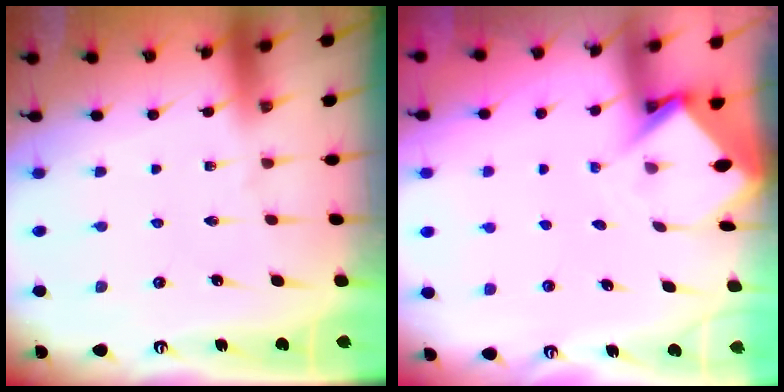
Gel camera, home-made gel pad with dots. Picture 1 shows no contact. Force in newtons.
{"total": 3.7, "press": 3.7, "slide": 0.3}